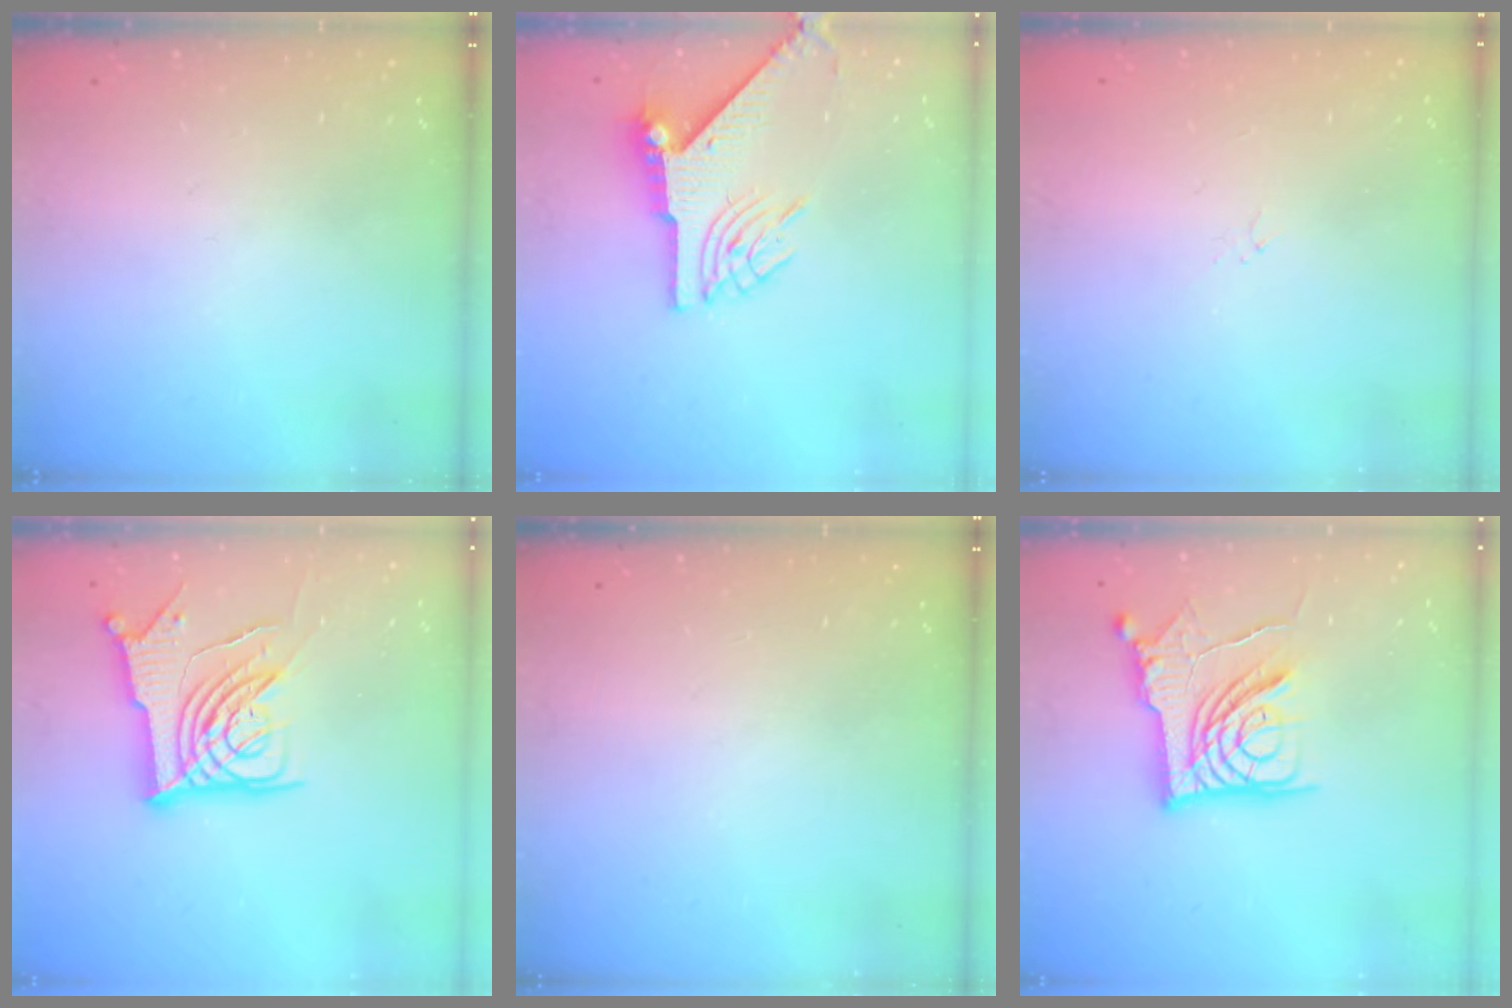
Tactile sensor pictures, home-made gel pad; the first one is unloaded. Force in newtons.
{"total": 8.0, "press": 7.9, "slide": 1.2}
{"total": 0.9, "press": 0.8, "slide": 0.4}
{"total": 14.0, "press": 13.9, "slide": 1.5}
{"total": 0.0}
{"total": 14.2, "press": 14.1, "slide": 1.1}